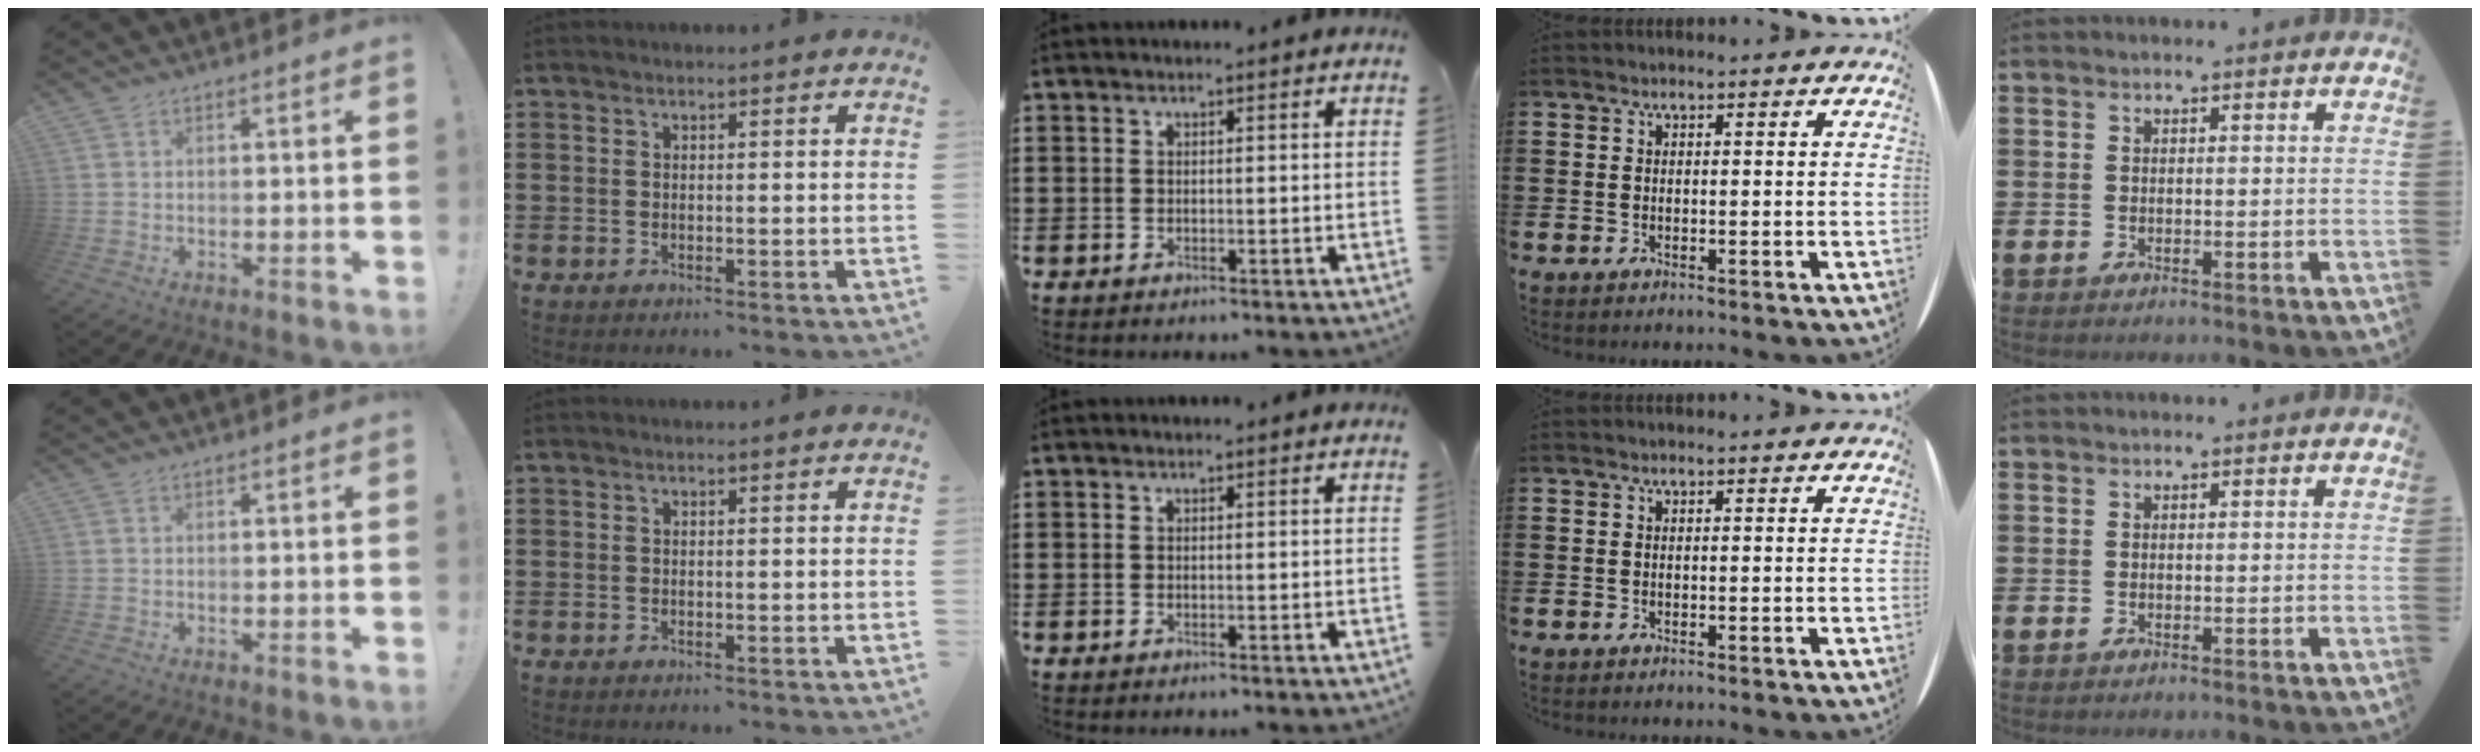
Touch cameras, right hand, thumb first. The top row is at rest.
{}